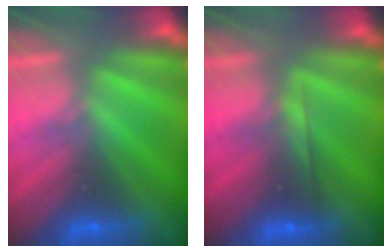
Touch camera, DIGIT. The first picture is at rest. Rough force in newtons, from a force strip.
{"total": 1.9}